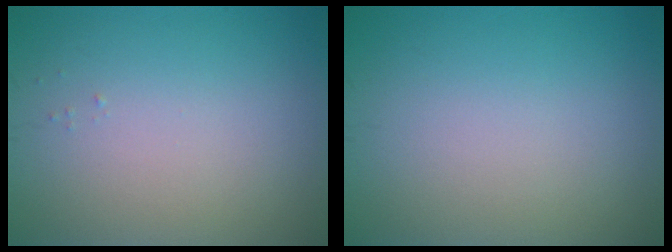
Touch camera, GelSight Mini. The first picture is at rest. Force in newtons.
{"total": 0.0}